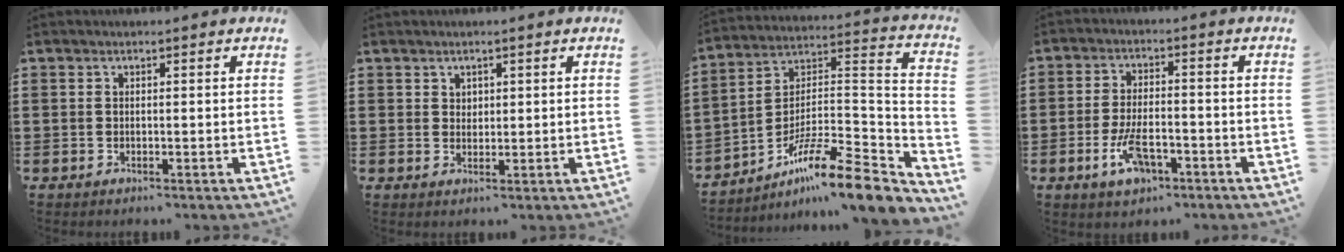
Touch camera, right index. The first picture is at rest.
{"total": 1.6, "force": [1.0, 1.2, 0.2], "torque": [-0.007, 0.004, 0.021]}
{"total": 12.8, "force": [-9.7, 1.8, 8.2], "torque": [-0.132, 0.011, -0.184]}
{"total": 7.0, "force": [-3.1, 3.1, 5.5], "torque": [-0.121, -0.002, -0.060]}